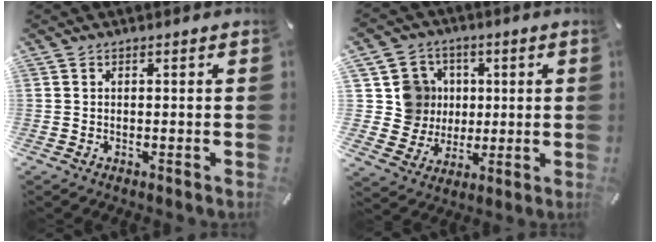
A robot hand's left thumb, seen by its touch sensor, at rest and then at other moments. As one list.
[{"total": 12.2, "force": [1.9, 11.8, 2.7], "torque": [-0.052, 0.002, 0.048]}]